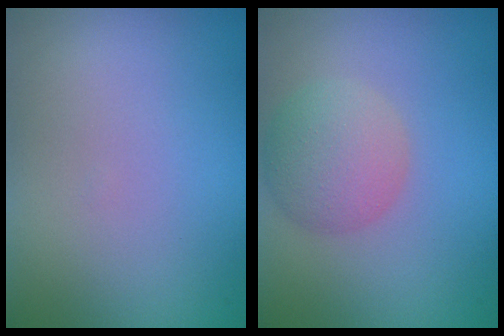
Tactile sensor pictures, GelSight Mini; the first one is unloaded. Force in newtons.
{"total": 4.1, "press": 4.1, "slide": 0.3}